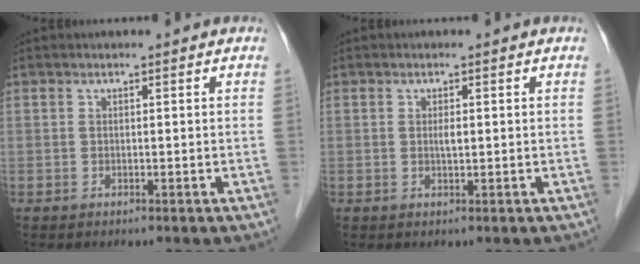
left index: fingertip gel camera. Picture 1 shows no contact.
{"total": 1.1, "force": [-0.1, 0.2, 1.1], "torque": [-0.019, -0.004, -0.001]}